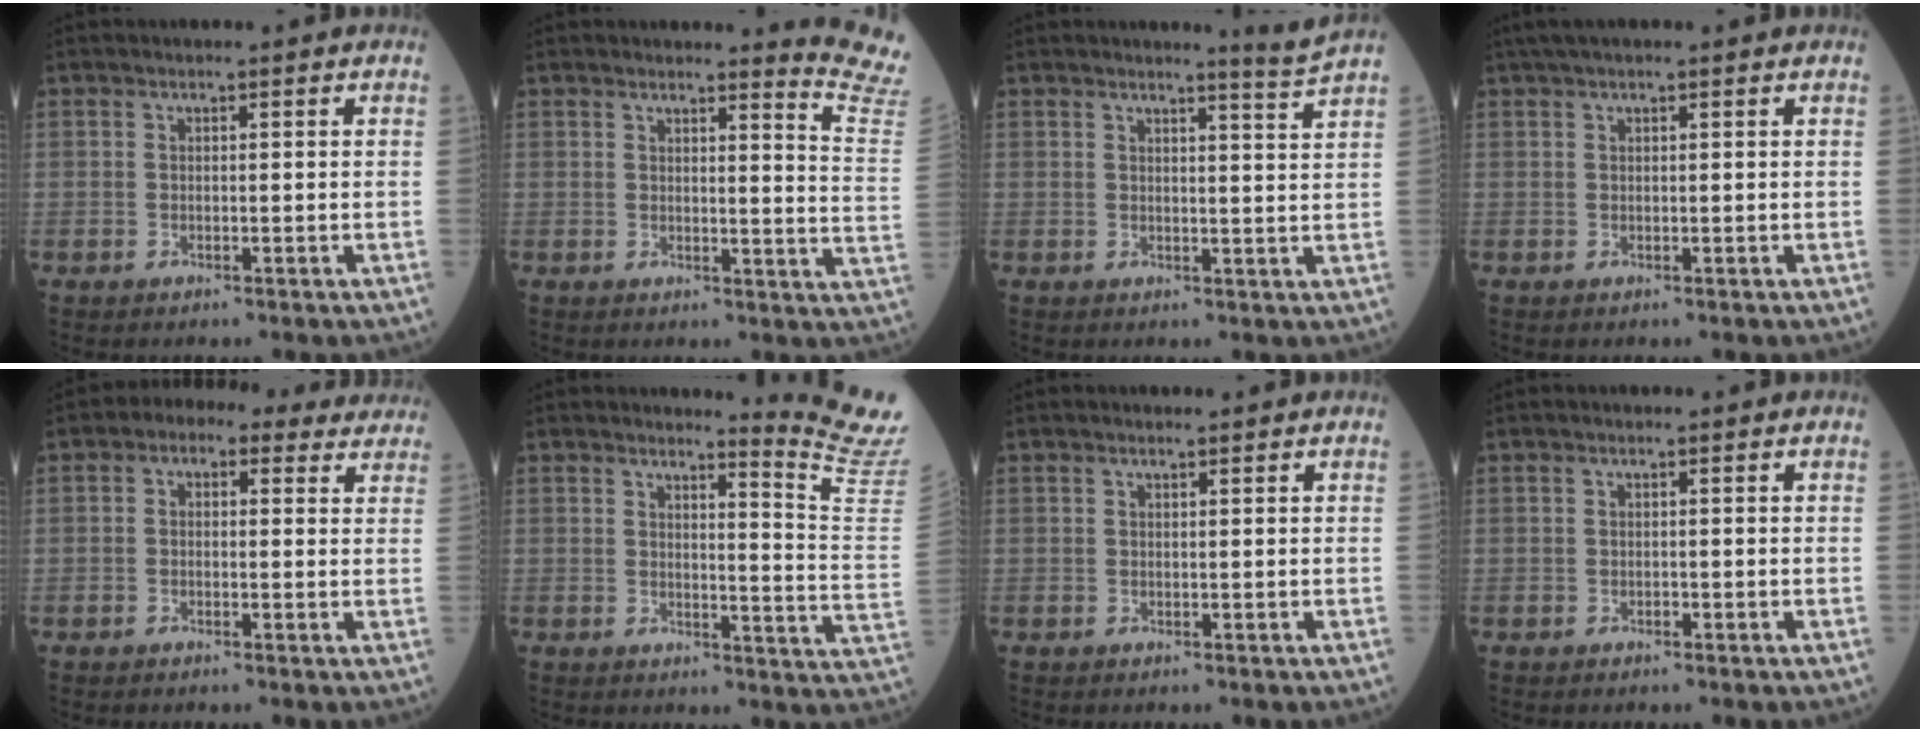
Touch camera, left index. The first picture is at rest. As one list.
[{"total": 9.8, "force": [9.7, -1.7, 0.4], "torque": [-0.004, -0.128, 0.084]}, {"total": 3.2, "force": [2.6, -1.8, -0.1], "torque": [-0.023, -0.035, 0.038]}, {"total": 3.8, "force": [2.9, 0.3, 2.3], "torque": [-0.035, 0.037, 0.050]}, {"total": 7.8, "force": [5.4, 4.4, 3.6], "torque": [-0.038, 0.041, 0.058]}, {"total": 11.1, "force": [10.7, -2.8, 1.1], "torque": [-0.023, -0.137, 0.112]}, {"total": 0.5, "force": [0.5, 0.1, 0.2], "torque": [-0.007, 0.002, 0.008]}, {"total": 0.0}]